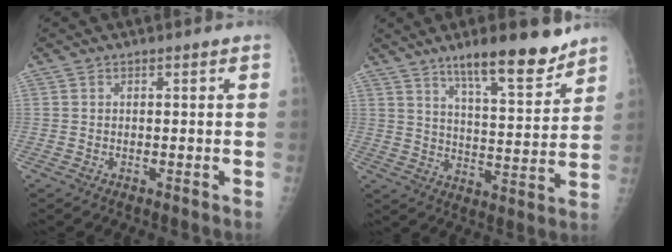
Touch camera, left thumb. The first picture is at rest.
{"total": 14.2, "force": [10.7, 3.0, 8.9], "torque": [-0.108, -0.072, 0.175]}